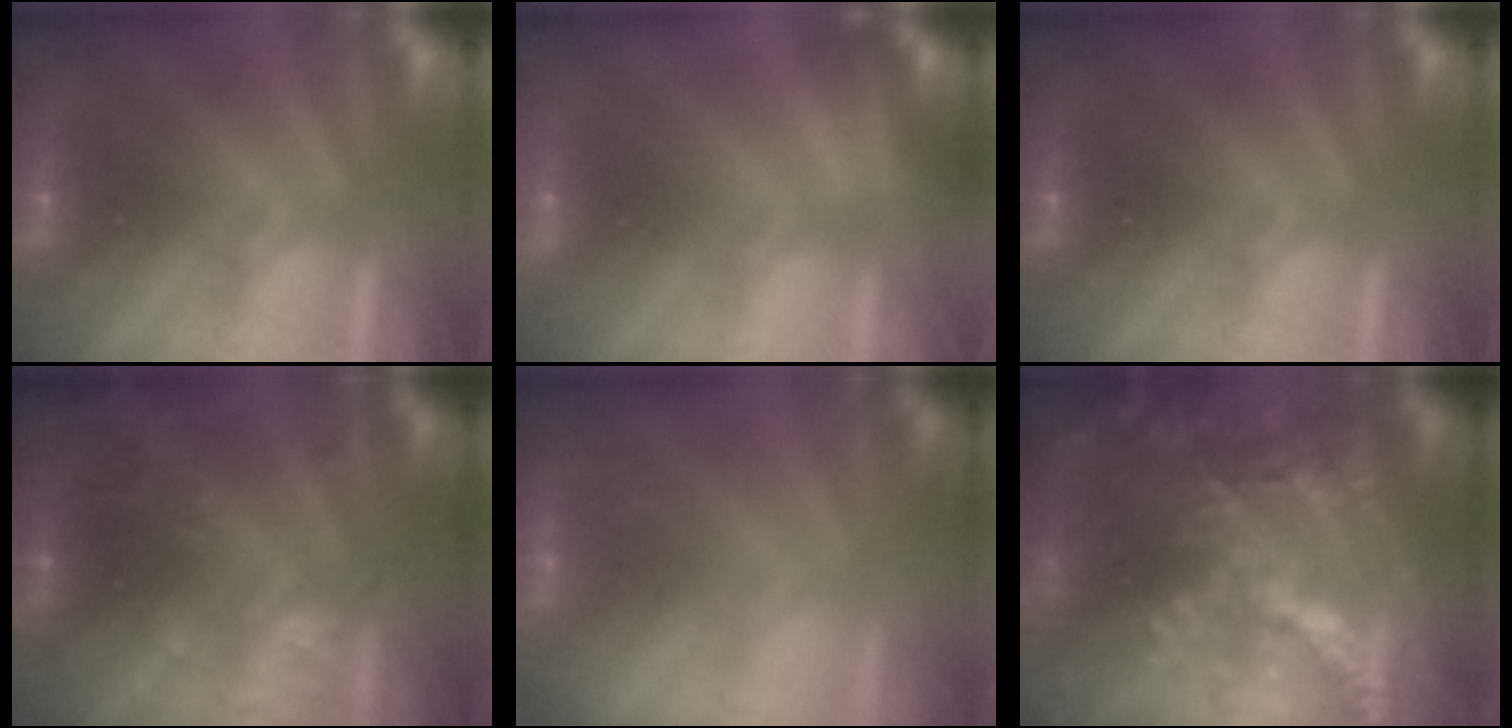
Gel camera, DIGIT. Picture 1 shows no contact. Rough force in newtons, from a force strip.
{"total": 2.7}
{"total": 0.0}
{"total": 6.7}
{"total": 2.4}
{"total": 7.4}